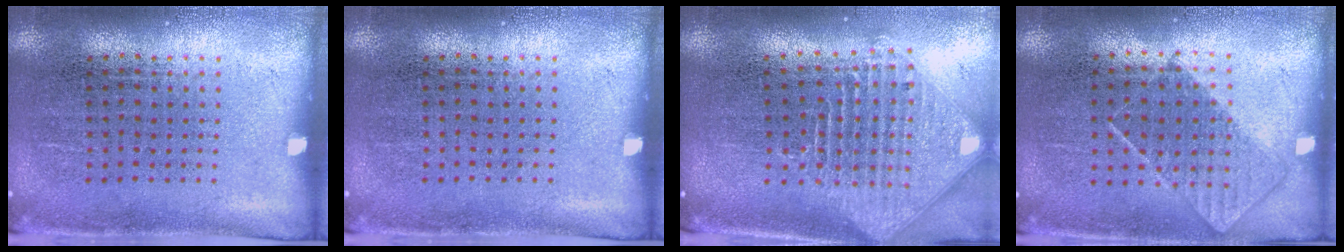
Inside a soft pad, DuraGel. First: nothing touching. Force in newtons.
{"total": 0.0}
{"total": 2.5, "press": 1.8, "slide": 1.7}
{"total": 0.8, "press": 0.6, "slide": 0.4}